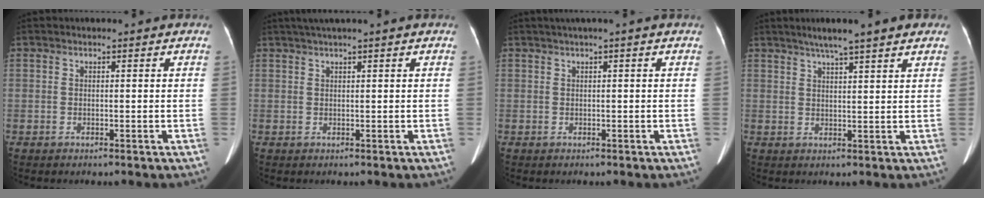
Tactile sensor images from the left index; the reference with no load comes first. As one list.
[{"total": 3.3, "force": [2.5, -0.5, 2.1], "torque": [-0.034, 0.026, 0.047]}, {"total": 1.3, "force": [0.6, -0.4, 1.1], "torque": [-0.026, 0.007, 0.017]}, {"total": 7.8, "force": [6.0, 0.3, 5.0], "torque": [-0.075, 0.028, 0.085]}]